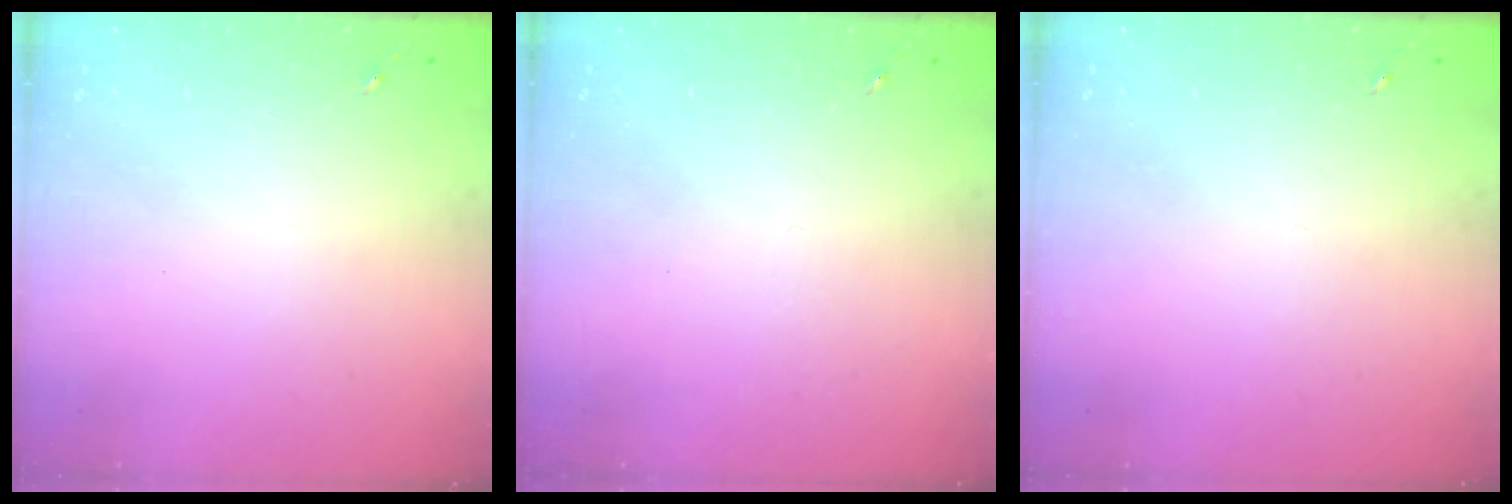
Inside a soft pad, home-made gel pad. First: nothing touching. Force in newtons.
{"total": 0.0}
{"total": 0.0}